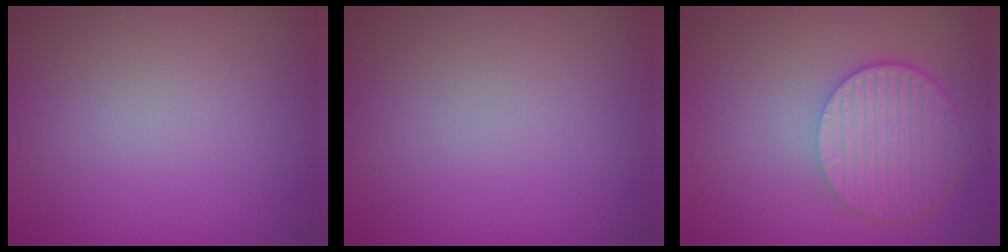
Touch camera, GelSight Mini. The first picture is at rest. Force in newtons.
{"total": 0.0}
{"total": 6.0, "press": 4.4, "slide": 4.0}